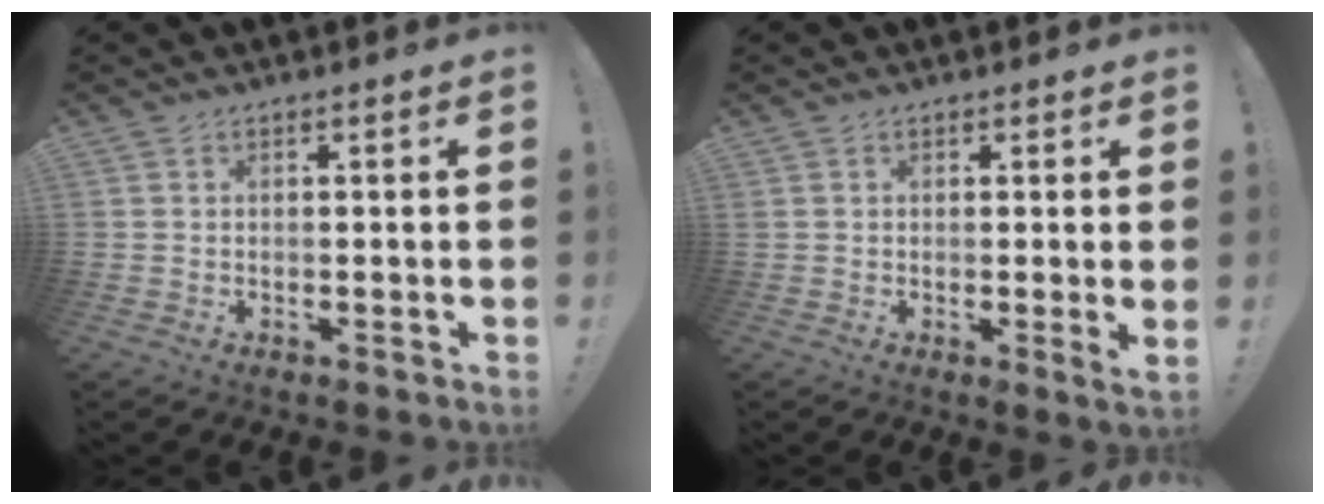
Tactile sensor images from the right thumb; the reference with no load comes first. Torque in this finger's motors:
{"motor_torque": [-0.03, 0.04, 0.44, 0.05, 0.00]}